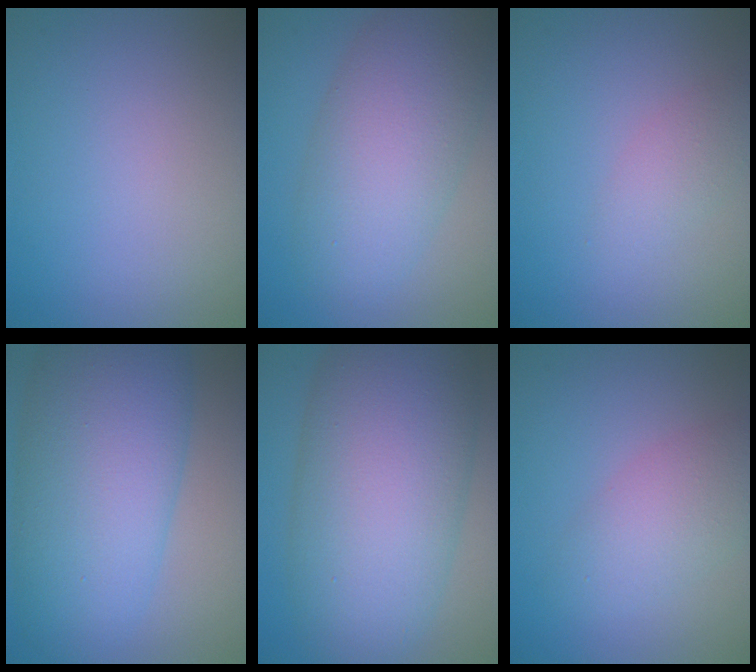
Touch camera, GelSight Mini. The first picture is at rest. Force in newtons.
{"total": 8.1, "press": 8.1, "slide": 0.3}
{"total": 2.0, "press": 2.0, "slide": 0.1}
{"total": 11.6, "press": 11.6, "slide": 0.2}
{"total": 13.7, "press": 13.7, "slide": 0.5}
{"total": 4.0, "press": 4.0, "slide": 0.1}